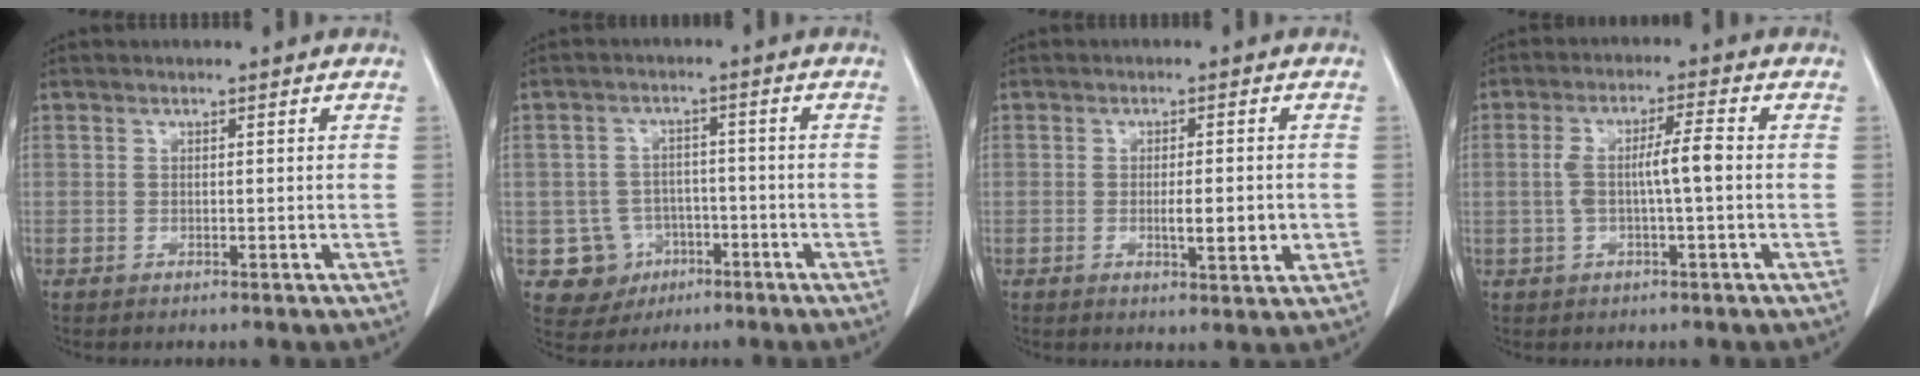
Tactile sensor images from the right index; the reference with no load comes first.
{"total": 7.0, "force": [-2.1, 6.6, 0.9], "torque": [-0.014, 0.010, -0.025]}
{"total": 5.0, "force": [-0.8, 0.9, 4.9], "torque": [-0.077, -0.007, -0.009]}
{"total": 5.9, "force": [-0.1, 0.6, 5.9], "torque": [-0.116, 0.014, -0.002]}